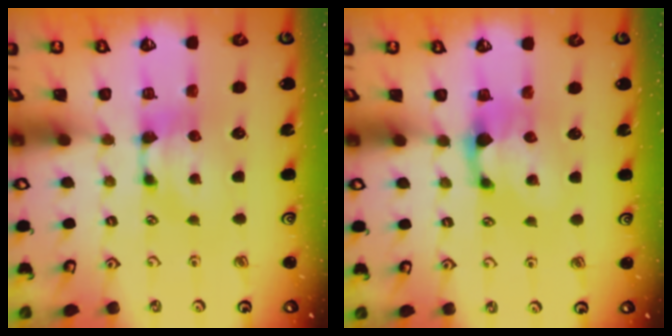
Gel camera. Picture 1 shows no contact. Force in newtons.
{"total": 1.4, "press": 0.8, "slide": 1.2}